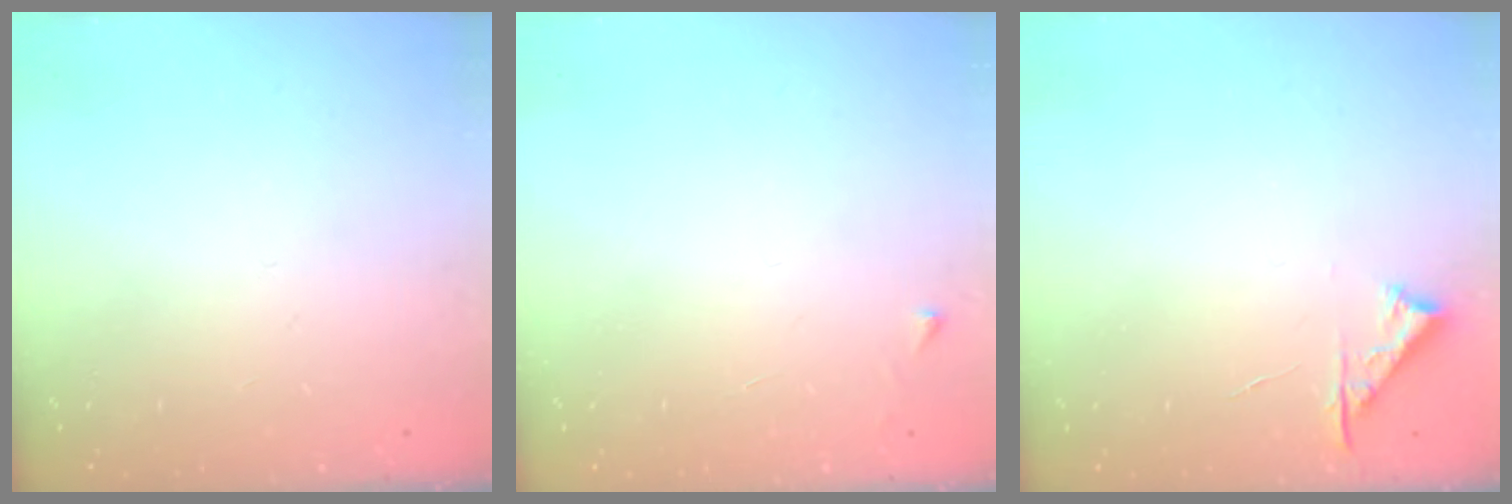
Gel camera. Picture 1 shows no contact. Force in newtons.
{"total": 2.6, "press": 2.6, "slide": 0.3}
{"total": 4.7, "press": 4.6, "slide": 0.6}